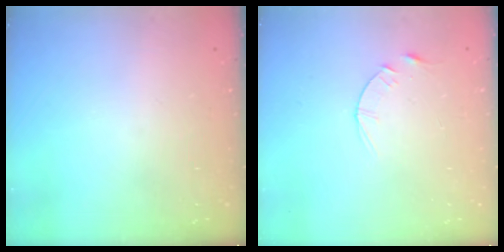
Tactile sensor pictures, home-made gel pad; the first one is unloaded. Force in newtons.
{"total": 3.1, "press": 3.1, "slide": 0.5}